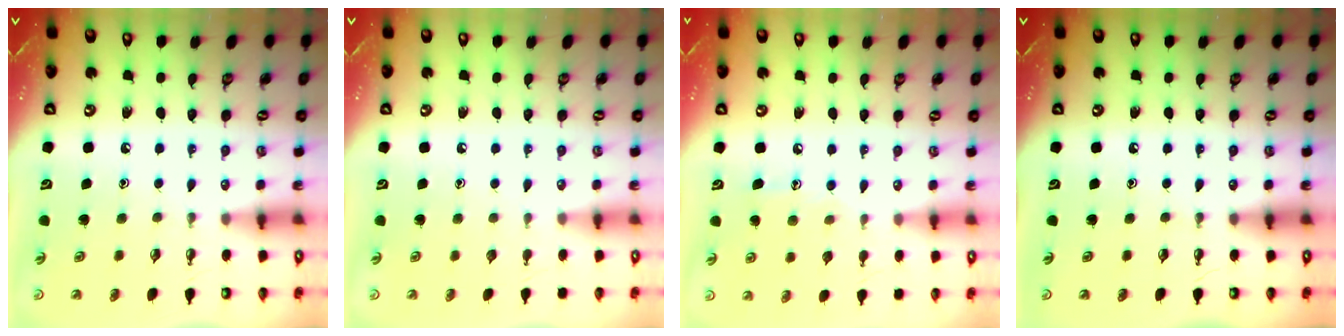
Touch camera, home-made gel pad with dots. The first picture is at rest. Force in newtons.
{"total": 0.0}
{"total": 7.0, "press": 7.0, "slide": 0.2}
{"total": 0.0}